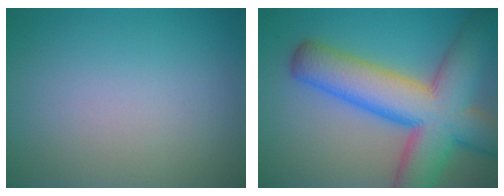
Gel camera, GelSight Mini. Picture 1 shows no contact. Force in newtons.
{"total": 12.6, "press": 12.6, "slide": 0.6}